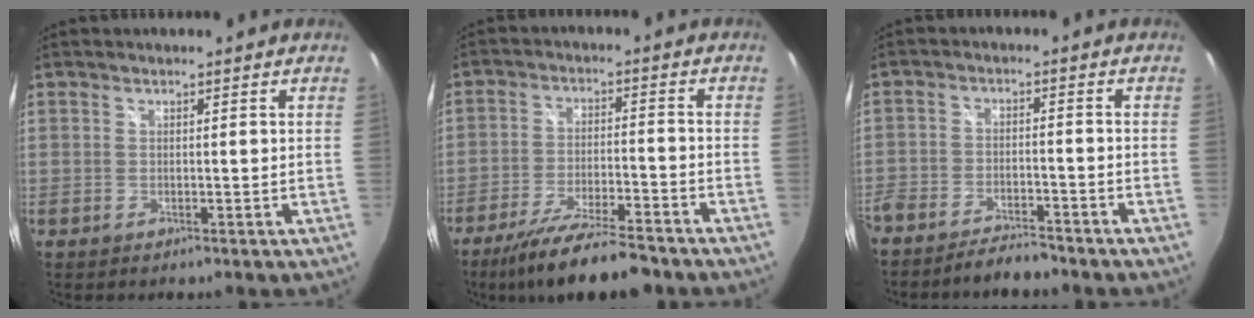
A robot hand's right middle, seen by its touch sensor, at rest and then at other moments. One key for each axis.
{"total": 14.1, "fx": -11.8, "fy": 2.2, "fz": 7.4, "tx": -0.151, "ty": -0.022, "tz": -0.194}
{"total": 8.6, "fx": -7.6, "fy": 2.4, "fz": 3.2, "tx": -0.087, "ty": -0.009, "tz": -0.125}